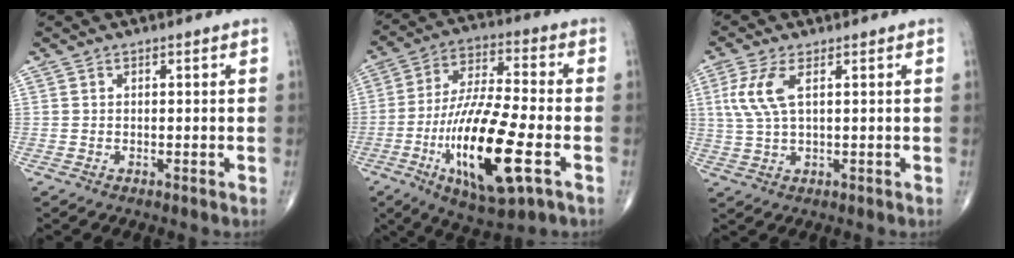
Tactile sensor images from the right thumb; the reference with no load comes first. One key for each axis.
{"total": 20.3, "fx": -6.4, "fy": 5.6, "fz": 18.5, "tx": -0.358, "ty": 0.012, "tz": -0.104}
{"total": 6.3, "fx": 1.8, "fy": 2.3, "fz": 5.6, "tx": -0.146, "ty": 0.003, "tz": 0.042}